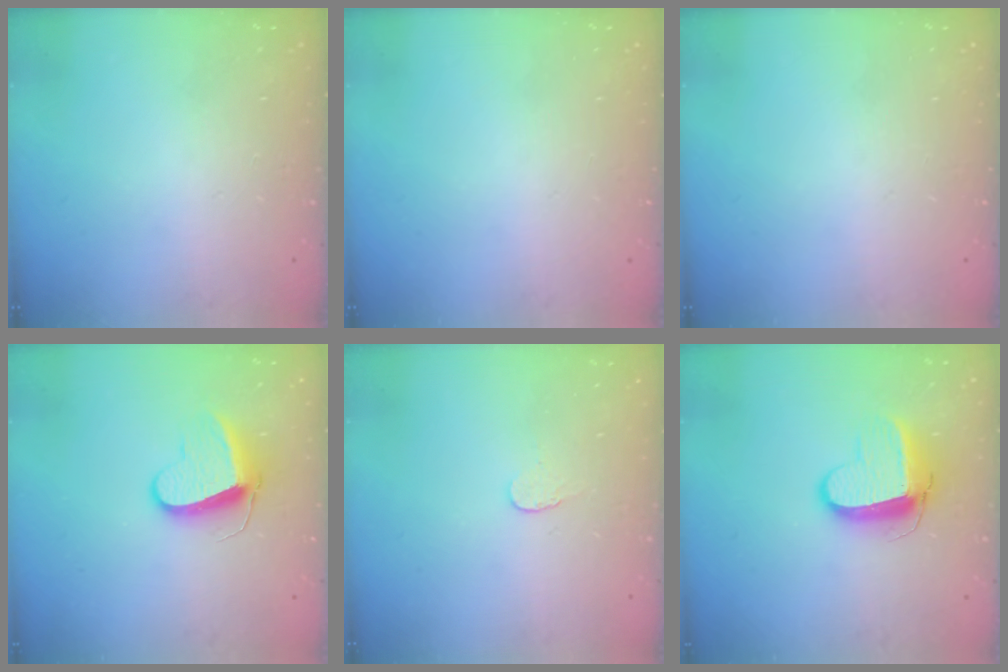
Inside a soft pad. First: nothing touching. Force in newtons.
{"total": 0.0}
{"total": 0.0}
{"total": 10.3, "press": 10.2, "slide": 0.9}
{"total": 3.4, "press": 3.4, "slide": 0.3}
{"total": 9.6, "press": 9.6, "slide": 0.9}